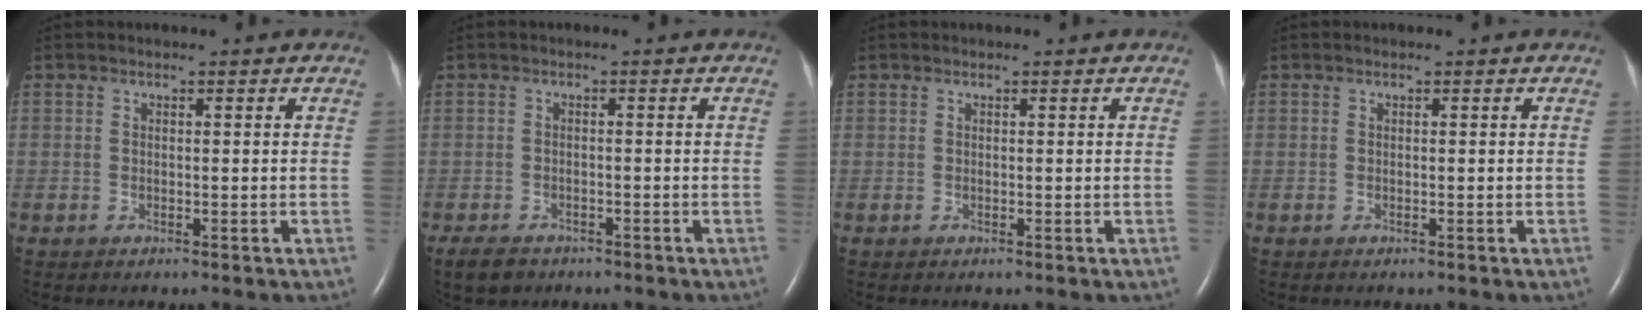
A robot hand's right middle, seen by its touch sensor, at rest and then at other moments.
{"total": 3.6, "force": [-2.8, 2.0, 1.2], "torque": [-0.023, -0.005, -0.042]}
{"total": 0.0}
{"total": 0.0}